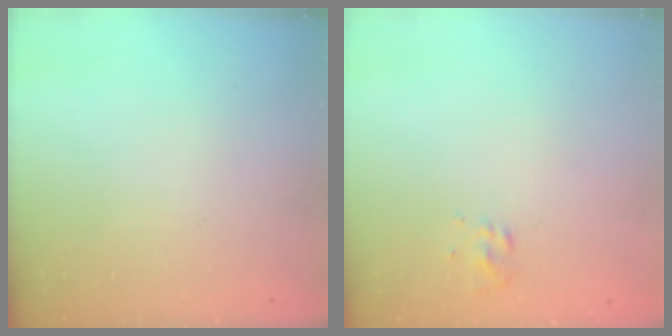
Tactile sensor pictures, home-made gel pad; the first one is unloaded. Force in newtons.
{"total": 2.7, "press": 2.5, "slide": 0.8}